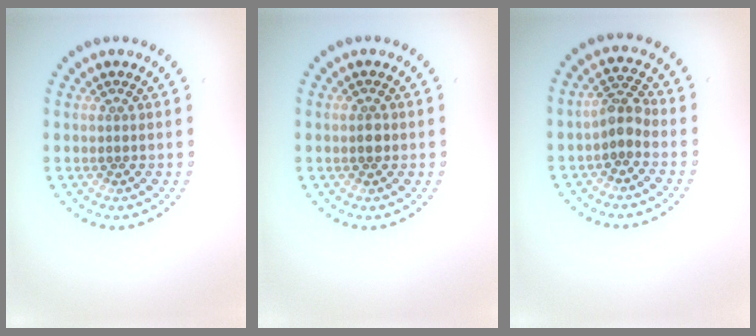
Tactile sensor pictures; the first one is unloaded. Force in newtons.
{"total": 1.1, "press": 1.1, "slide": 0.1}
{"total": 2.1, "press": 1.8, "slide": 1.1}